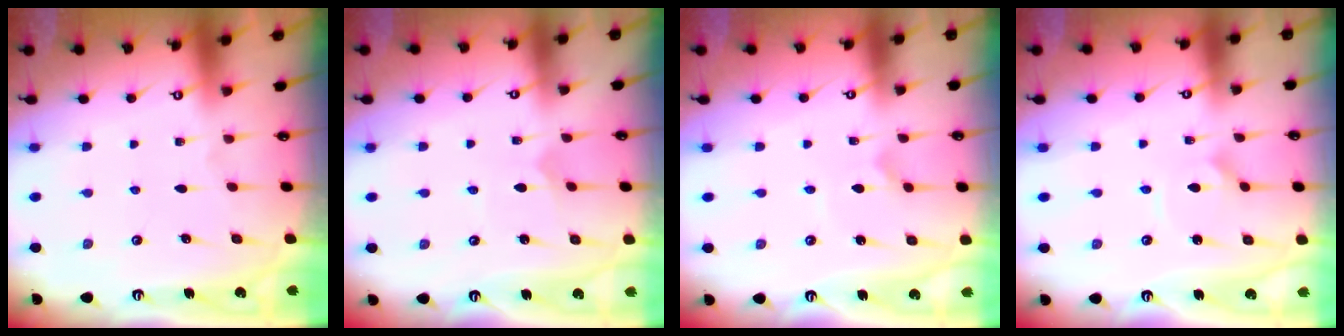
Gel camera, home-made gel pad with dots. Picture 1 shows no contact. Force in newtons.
{"total": 3.5, "press": 3.5, "slide": 0.3}
{"total": 2.3, "press": 2.3, "slide": 0.2}
{"total": 3.2, "press": 3.1, "slide": 0.3}